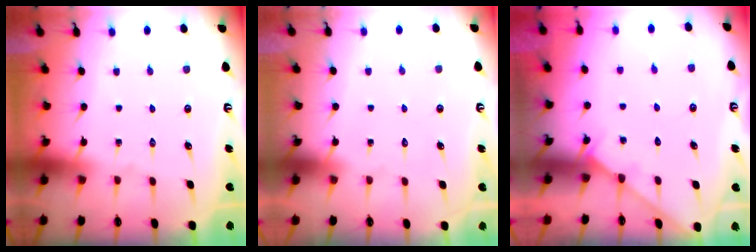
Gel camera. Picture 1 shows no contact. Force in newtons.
{"total": 1.5, "press": 1.5, "slide": 0.1}
{"total": 3.1, "press": 3.1, "slide": 0.3}